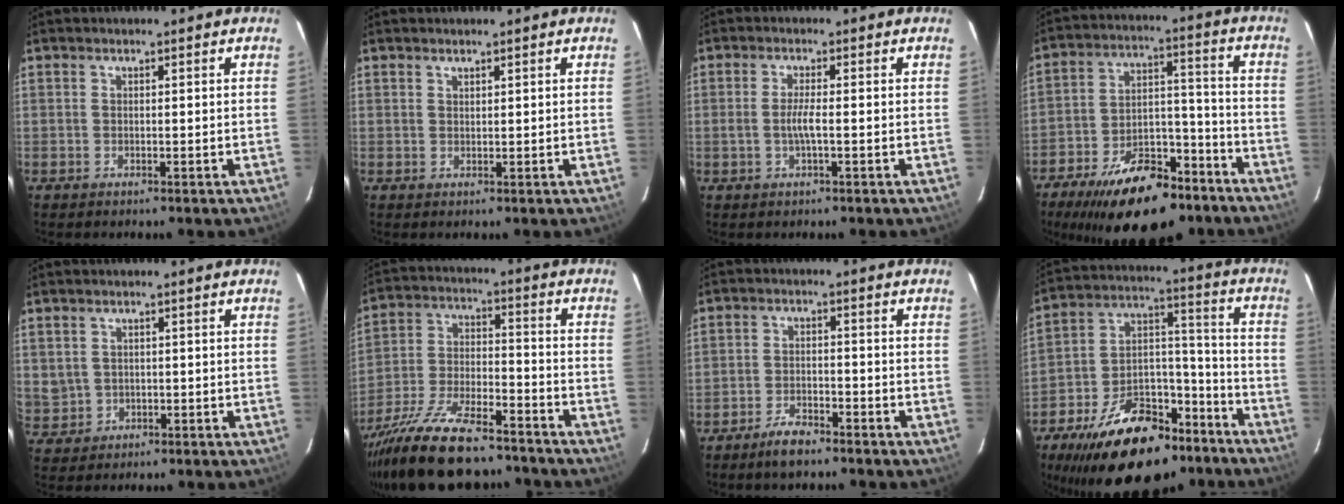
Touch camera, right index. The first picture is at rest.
{"total": 0.7, "force": [0.7, 0.2, 0.2], "torque": [-0.003, 0.002, 0.014]}
{"total": 2.8, "force": [-0.5, -0.1, 2.8], "torque": [-0.054, -0.001, -0.010]}
{"total": 21.4, "force": [-15.2, 9.6, 11.7], "torque": [-0.214, 0.015, -0.224]}
{"total": 5.5, "force": [0.5, 5.2, 1.5], "torque": [-0.040, 0.006, 0.028]}
{"total": 20.9, "force": [-16.4, 6.3, 11.2], "torque": [-0.222, -0.034, -0.267]}
{"total": 5.3, "force": [-4.3, 1.5, 2.7], "torque": [-0.071, 0.001, -0.079]}
{"total": 24.6, "force": [-16.6, 12.6, 13.2], "torque": [-0.252, 0.040, -0.241]}